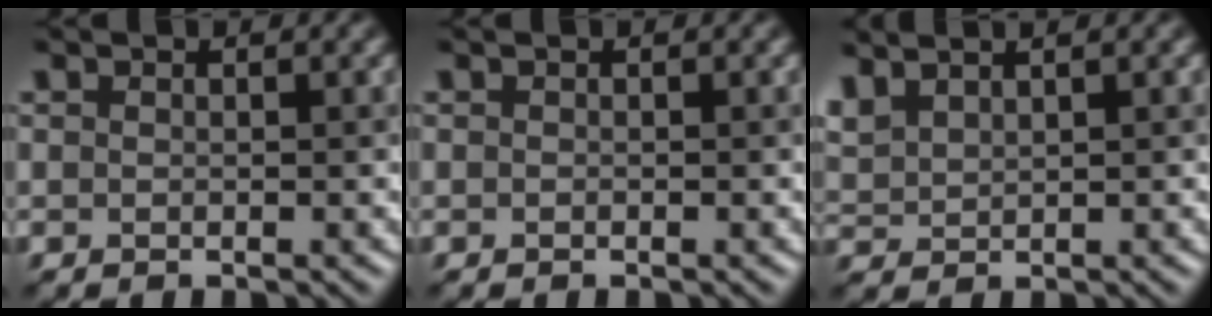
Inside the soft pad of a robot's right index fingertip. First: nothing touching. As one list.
[{"total": 0.0}, {"total": 2.6, "force": [2.1, 0.9, 1.3], "torque": [-0.044, 0.014, 0.051]}]